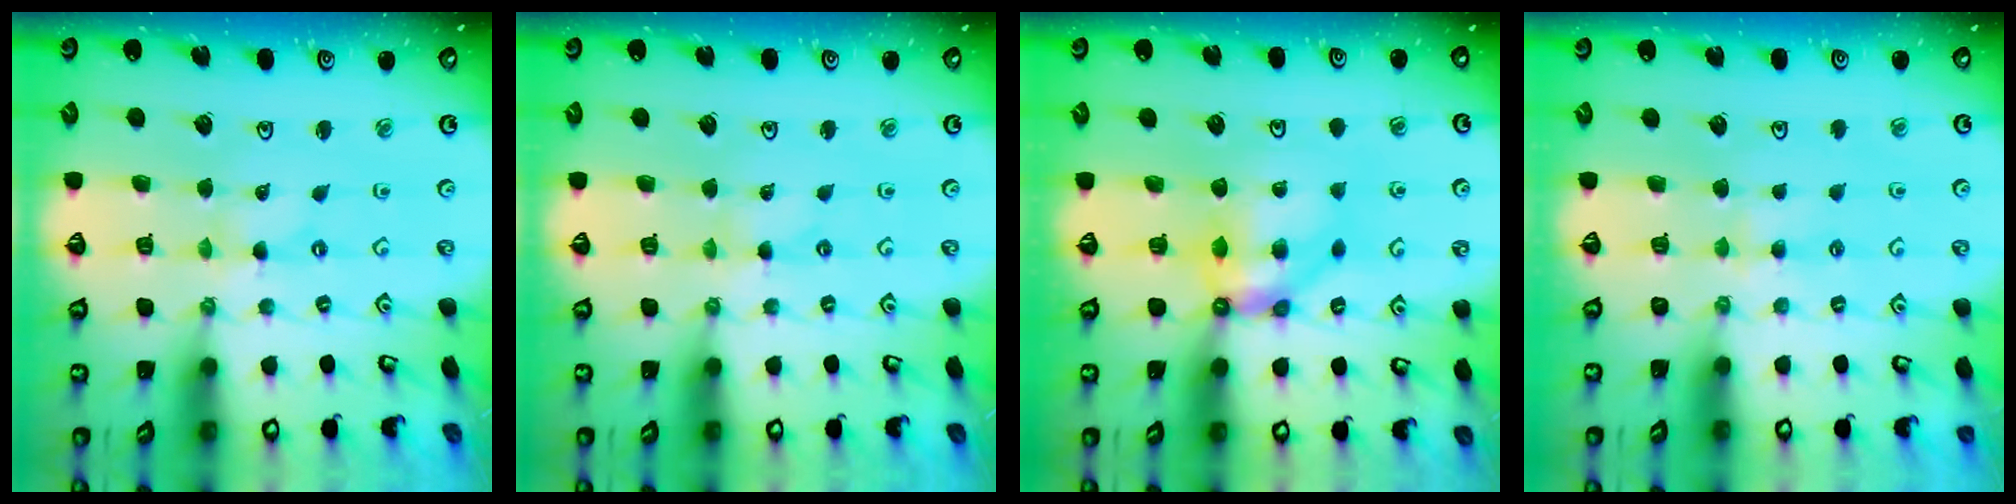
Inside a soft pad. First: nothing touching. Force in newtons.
{"total": 0.8, "press": 0.8, "slide": 0.1}
{"total": 6.8, "press": 6.8, "slide": 0.6}
{"total": 2.9, "press": 2.9, "slide": 0.5}